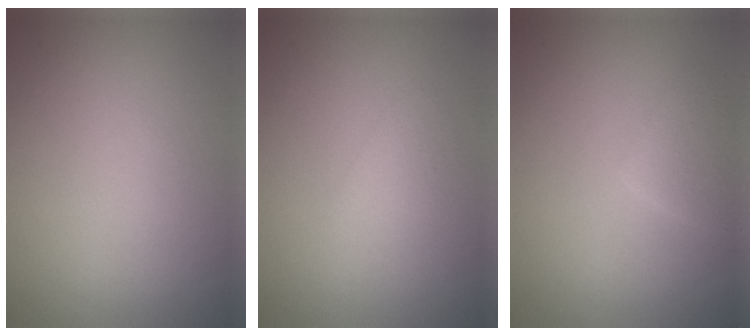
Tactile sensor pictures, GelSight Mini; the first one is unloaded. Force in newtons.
{"total": 1.4, "press": 1.4, "slide": 0.1}
{"total": 1.9, "press": 1.9, "slide": 0.1}